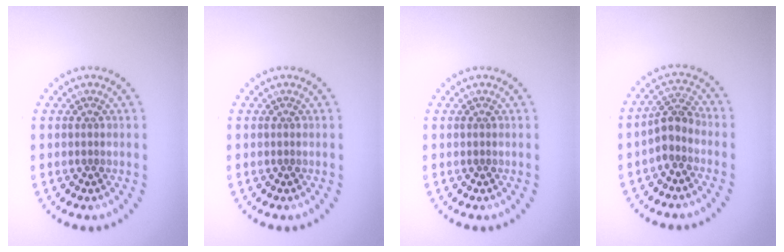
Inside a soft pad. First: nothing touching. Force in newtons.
{"total": 0.0}
{"total": 0.0}
{"total": 2.5, "press": 2.0, "slide": 1.6}